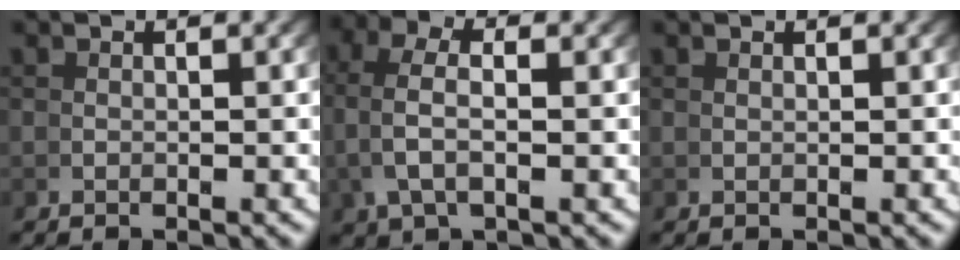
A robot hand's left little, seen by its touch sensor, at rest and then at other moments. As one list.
[{"total": 3.0, "force": [0.9, 0.8, 2.8], "torque": [-0.066, 0.001, 0.023]}, {"total": 0.9, "force": [0.6, -0.7, -0.2], "torque": [0.010, 0.001, 0.013]}]